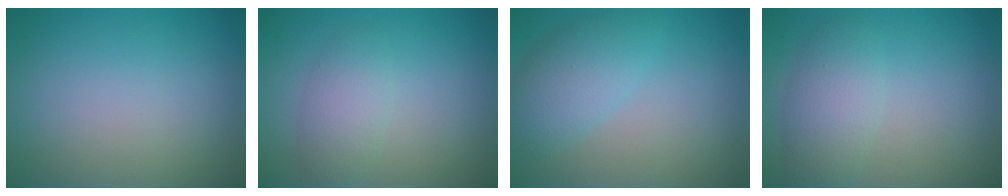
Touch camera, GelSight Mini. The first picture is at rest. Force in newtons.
{"total": 2.4, "press": 2.4, "slide": 0.1}
{"total": 3.9, "press": 3.9, "slide": 0.2}
{"total": 3.4, "press": 3.4, "slide": 0.2}